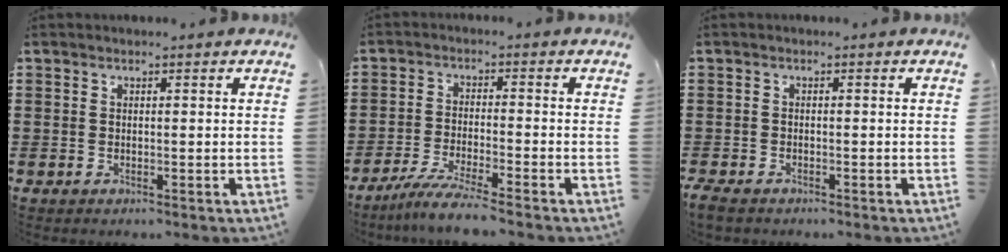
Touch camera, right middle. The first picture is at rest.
{"total": 5.2, "force": [-4.4, -0.4, 2.6], "torque": [-0.062, -0.021, -0.086]}
{"total": 1.4, "force": [-1.2, 0.5, 0.5], "torque": [-0.019, -0.003, -0.027]}